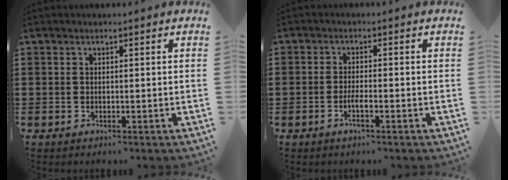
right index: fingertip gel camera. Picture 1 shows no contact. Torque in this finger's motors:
{"motor_torque": [1.04, 1.09, 0.40, 0.10]}